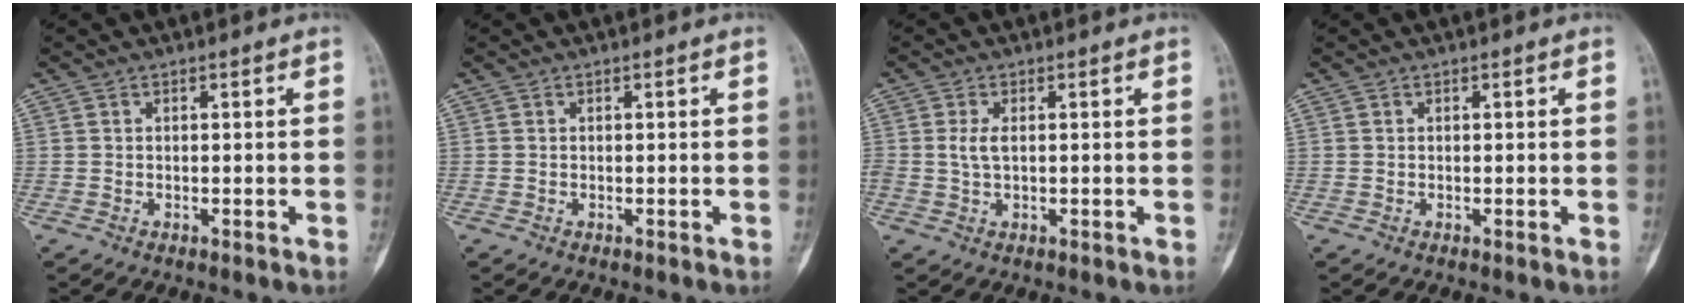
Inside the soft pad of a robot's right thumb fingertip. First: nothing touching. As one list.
[{"total": 0.0}, {"total": 2.5, "force": [0.5, 1.2, 2.1], "torque": [-0.048, 0.001, 0.008]}, {"total": 0.0}]